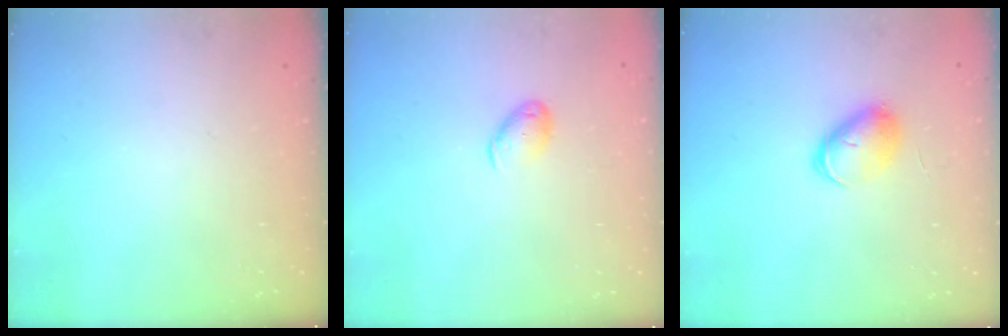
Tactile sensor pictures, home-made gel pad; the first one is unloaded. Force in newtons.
{"total": 7.0, "press": 6.9, "slide": 0.9}
{"total": 6.2, "press": 6.2, "slide": 0.1}